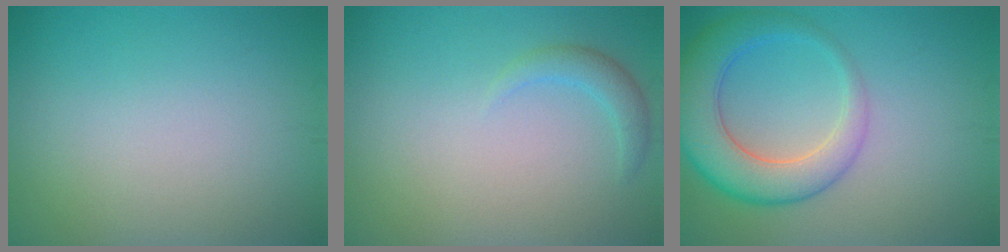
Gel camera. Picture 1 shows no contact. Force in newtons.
{"total": 1.6, "press": 1.6, "slide": 0.1}
{"total": 6.6, "press": 6.6, "slide": 0.3}